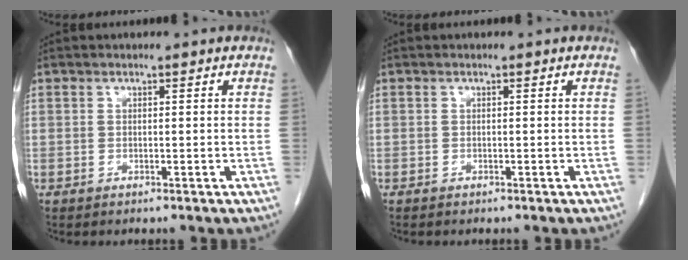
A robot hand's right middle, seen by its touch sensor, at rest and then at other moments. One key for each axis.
{"total": 0.0}